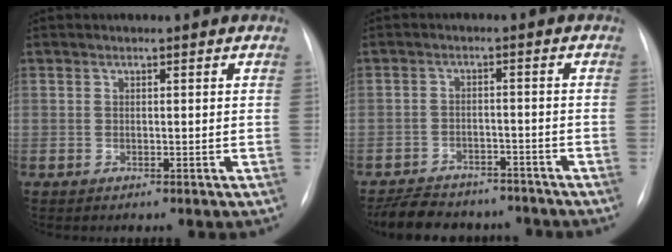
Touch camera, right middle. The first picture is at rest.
{"total": 11.8, "force": [-10.3, 4.4, 3.7], "torque": [-0.067, 0.006, -0.142]}